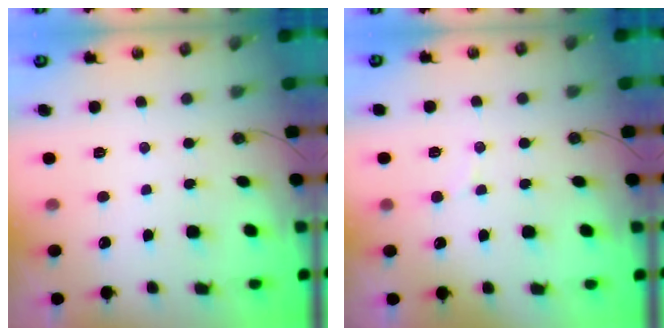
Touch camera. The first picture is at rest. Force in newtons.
{"total": 6.3, "press": 6.2, "slide": 1.4}